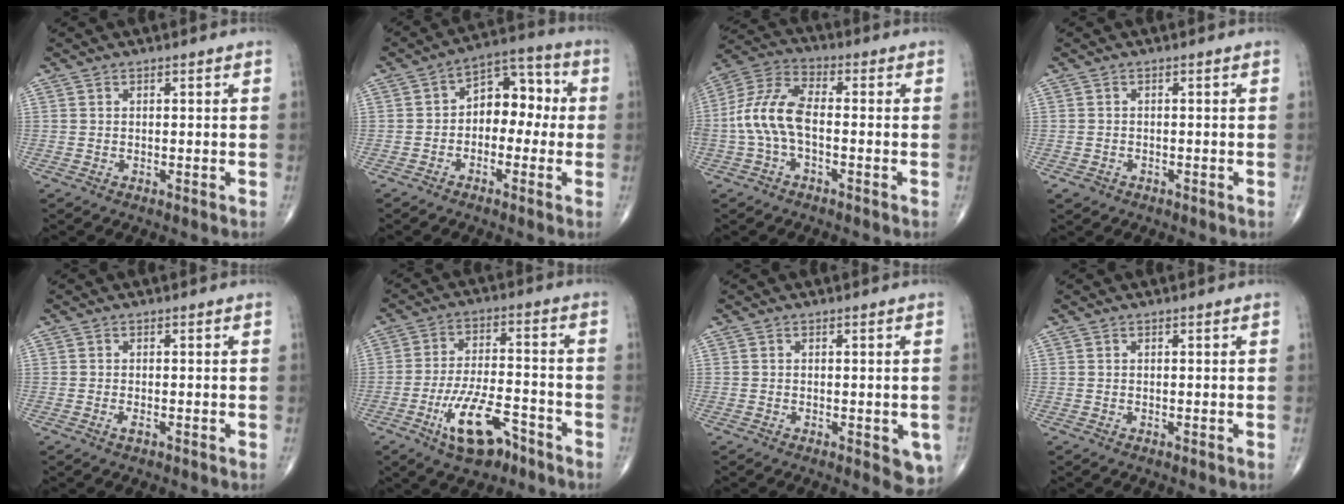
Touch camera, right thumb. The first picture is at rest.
{"total": 9.2, "force": [-0.4, 6.3, 6.6], "torque": [-0.056, 0.042, -0.025]}
{"total": 10.5, "force": [-1.7, 5.3, 9.0], "torque": [-0.197, 0.035, -0.040]}
{"total": 1.1, "force": [-0.9, 0.6, 0.2], "torque": [-0.007, 0.000, -0.019]}
{"total": 0.9, "force": [-0.4, 0.3, 0.7], "torque": [-0.014, -0.001, -0.008]}
{"total": 11.9, "force": [-6.5, 4.9, 8.6], "torque": [-0.151, 0.034, -0.109]}
{"total": 4.9, "force": [-1.6, 2.0, 4.2], "torque": [-0.030, -0.007, -0.018]}
{"total": 0.0}